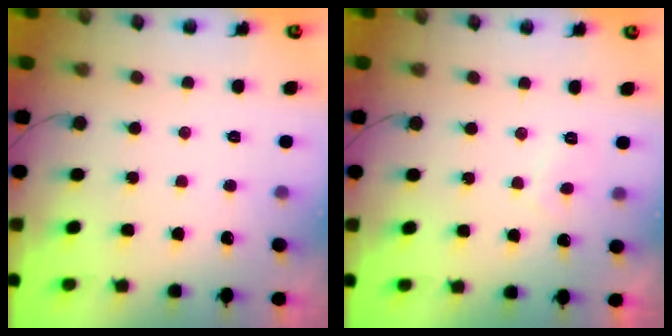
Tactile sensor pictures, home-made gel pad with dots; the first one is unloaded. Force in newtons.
{"total": 1.2, "press": 1.0, "slide": 0.7}